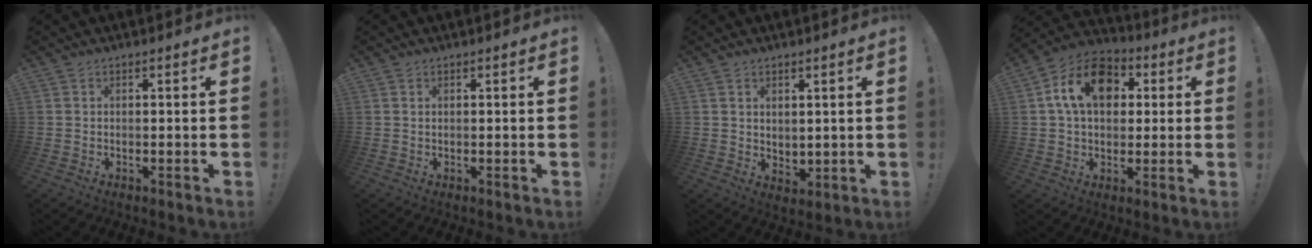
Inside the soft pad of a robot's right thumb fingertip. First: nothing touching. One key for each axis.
{"total": 0.5, "fx": 0.4, "fy": 0.2, "fz": 0.3, "tx": -0.004, "ty": -0.001, "tz": 0.008}
{"total": 3.4, "fx": 2.4, "fy": 2.2, "fz": 1.0, "tx": -0.006, "ty": -0.019, "tz": 0.043}
{"total": 16.1, "fx": 4.6, "fy": 11.3, "fz": 10.6, "tx": -0.171, "ty": 0.002, "tz": 0.085}